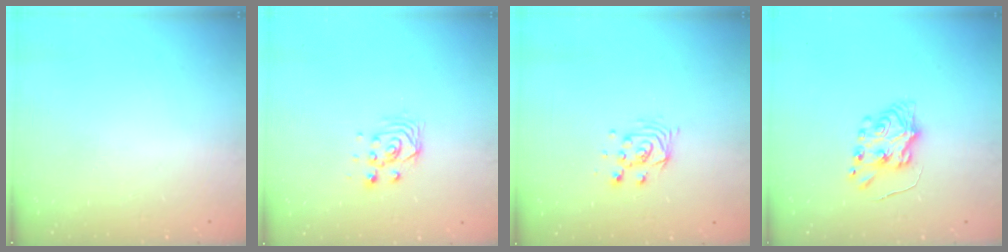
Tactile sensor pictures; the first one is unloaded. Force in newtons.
{"total": 2.9, "press": 2.8, "slide": 0.8}
{"total": 6.4, "press": 6.4, "slide": 0.3}
{"total": 7.3, "press": 7.3, "slide": 0.7}